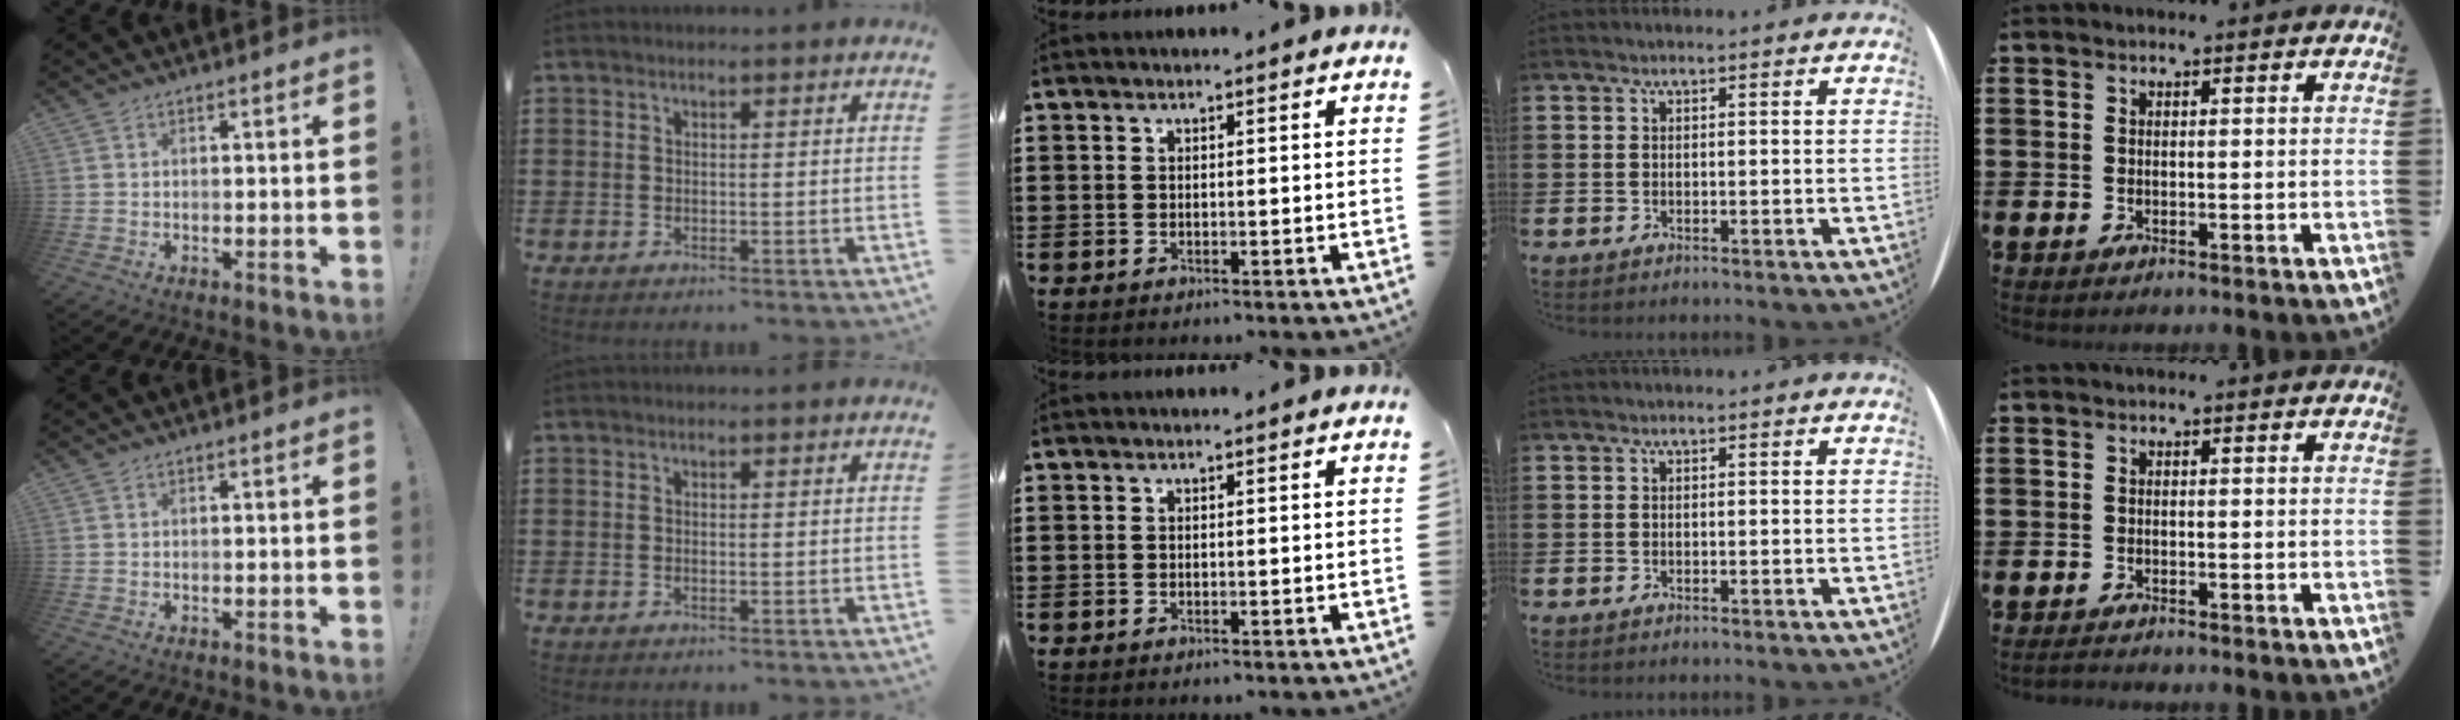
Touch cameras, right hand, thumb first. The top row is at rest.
{"little": {"total": 0.7, "force": [-0.7, 0.1, 0.2], "torque": [-0.006, -0.001, -0.014]}}